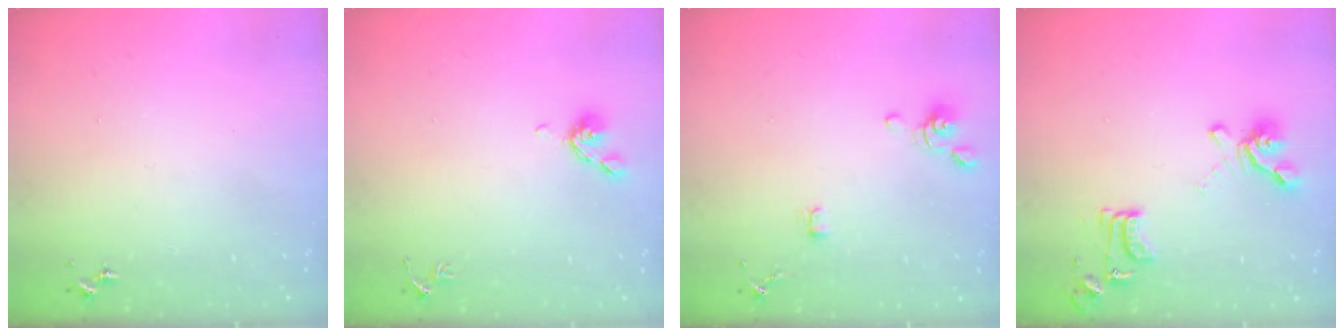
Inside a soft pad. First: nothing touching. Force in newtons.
{"total": 6.4, "press": 6.3, "slide": 1.3}
{"total": 4.4, "press": 4.1, "slide": 1.6}
{"total": 12.6, "press": 12.5, "slide": 1.0}